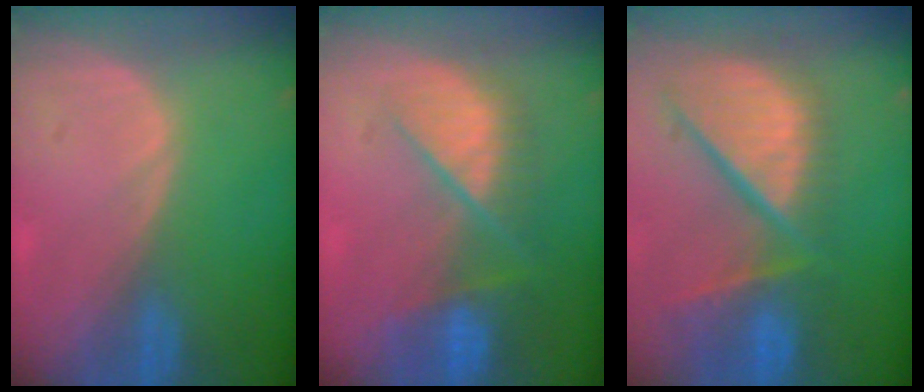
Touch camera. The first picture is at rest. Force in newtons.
{"total": 9.6, "press": 8.2, "slide": 5.1}
{"total": 13.1, "press": 10.9, "slide": 7.2}